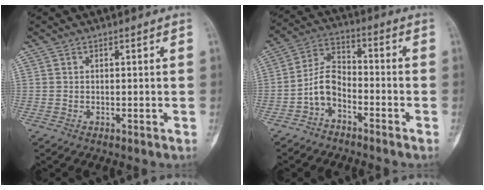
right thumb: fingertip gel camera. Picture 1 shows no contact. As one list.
[{"total": 6.9, "force": [-3.6, 3.9, 4.4], "torque": [-0.083, 0.053, -0.082]}]